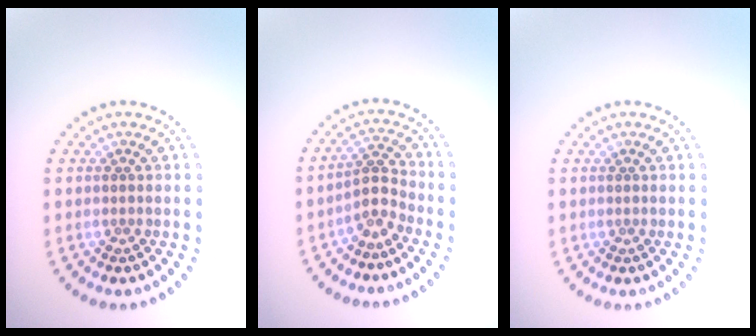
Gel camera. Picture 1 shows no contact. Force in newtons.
{"total": 2.4, "press": 1.9, "slide": 1.6}
{"total": 0.0}